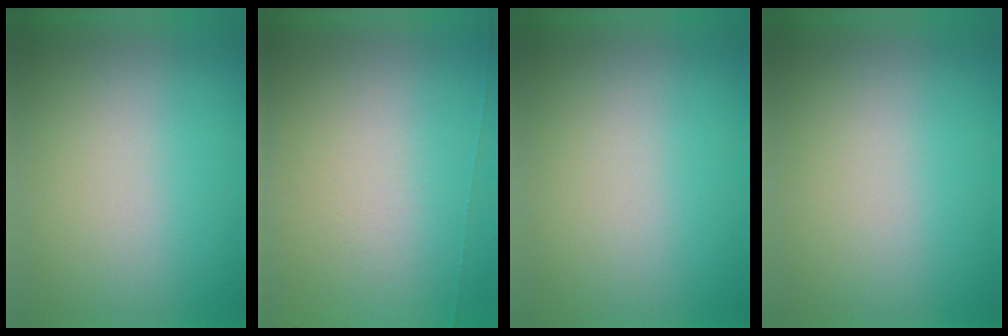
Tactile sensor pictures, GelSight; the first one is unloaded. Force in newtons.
{"total": 7.1}
{"total": 0.0}
{"total": 0.0}